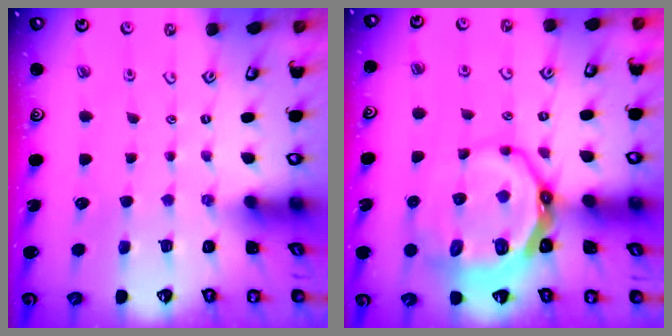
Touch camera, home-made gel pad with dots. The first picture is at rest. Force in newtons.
{"total": 15.2, "press": 14.7, "slide": 3.8}